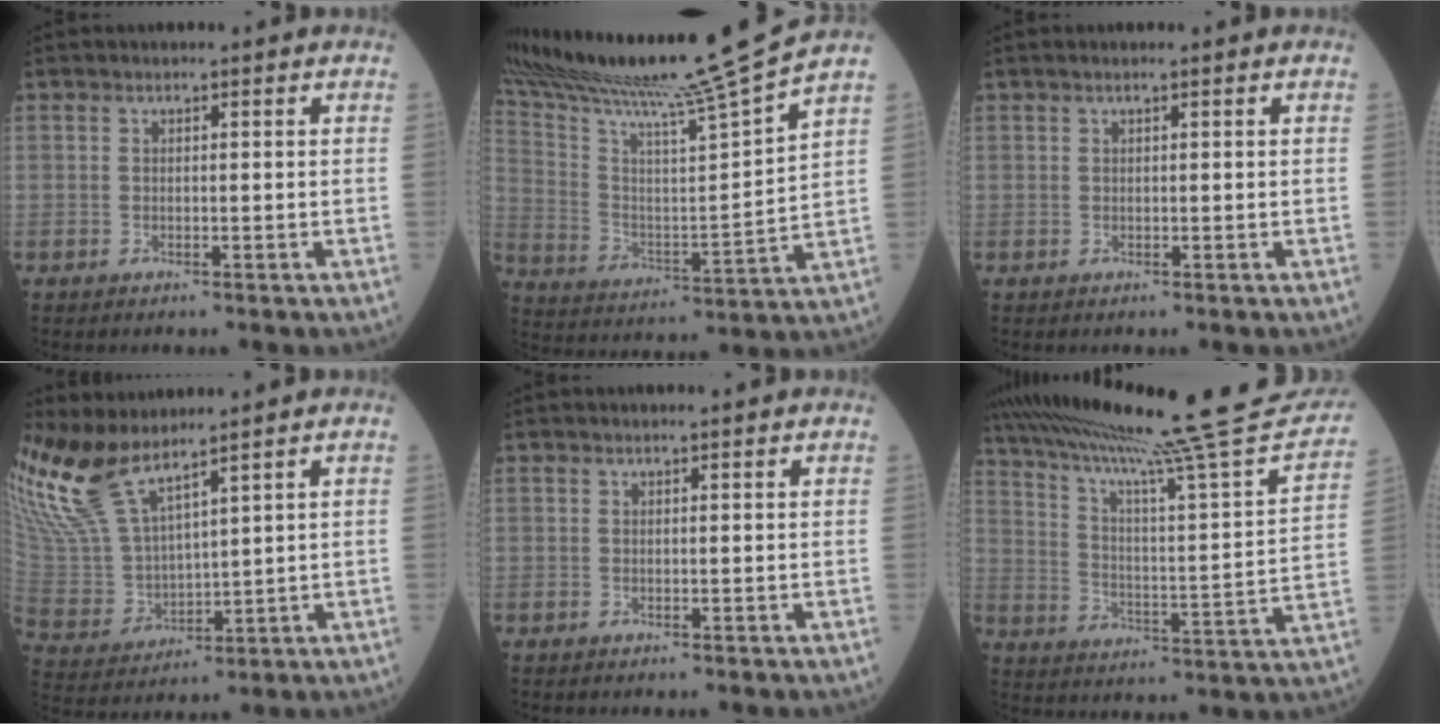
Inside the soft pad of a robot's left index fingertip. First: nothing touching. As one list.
[{"total": 20.5, "force": [17.7, -3.5, 9.8], "torque": [-0.182, -0.047, 0.287]}, {"total": 0.9, "force": [0.7, -0.2, 0.5], "torque": [-0.012, 0.004, 0.017]}, {"total": 12.1, "force": [10.1, 2.2, 6.3], "torque": [-0.155, -0.007, 0.222]}, {"total": 1.2, "force": [1.1, -0.1, 0.5], "torque": [-0.009, 0.005, 0.014]}, {"total": 29.0, "force": [26.1, -0.7, 12.7], "torque": [-0.208, -0.070, 0.356]}]